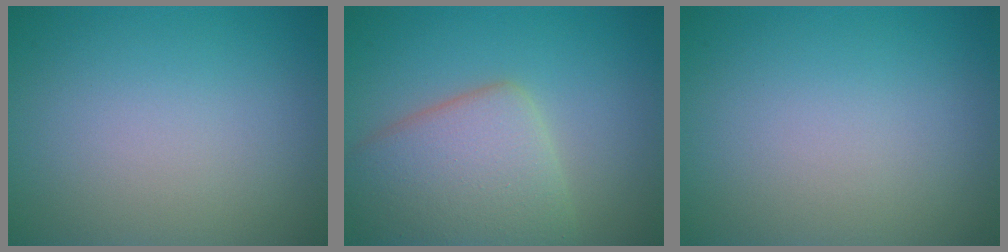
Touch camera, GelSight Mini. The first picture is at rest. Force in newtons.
{"total": 6.5, "press": 6.4, "slide": 0.4}
{"total": 0.0}